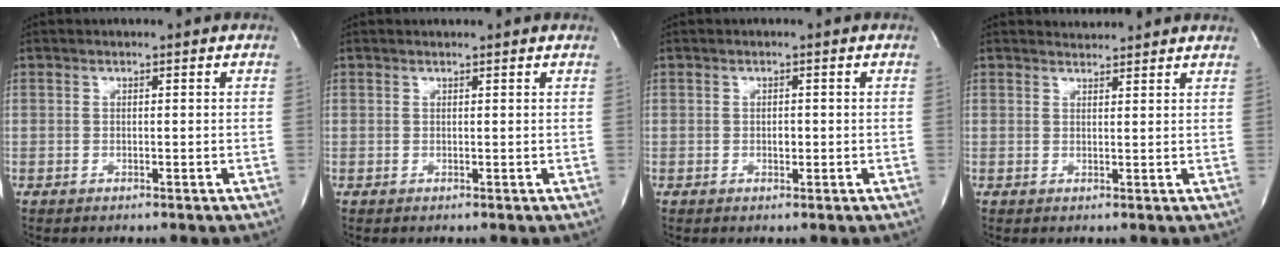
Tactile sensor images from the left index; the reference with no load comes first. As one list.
[{"total": 1.3, "force": [1.2, -0.2, 0.3], "torque": [-0.014, 0.004, 0.017]}, {"total": 1.1, "force": [-0.2, 0.6, 0.9], "torque": [-0.015, 0.001, -0.002]}, {"total": 2.7, "force": [2.7, 0.0, -0.1], "torque": [-0.008, 0.009, 0.036]}]